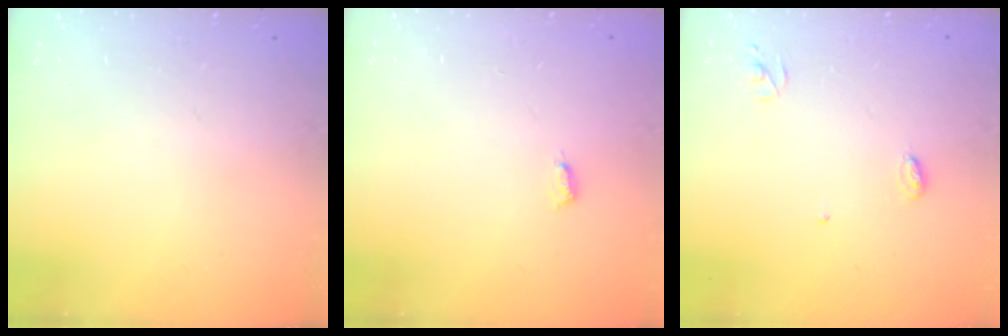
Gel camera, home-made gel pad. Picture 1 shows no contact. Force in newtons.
{"total": 3.1, "press": 3.1, "slide": 0.2}
{"total": 3.5, "press": 3.5, "slide": 0.2}